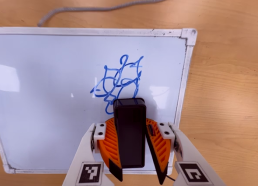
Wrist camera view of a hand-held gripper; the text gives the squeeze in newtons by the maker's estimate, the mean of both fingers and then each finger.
{"total": 10.0, "left": 10.2, "right": 9.8}